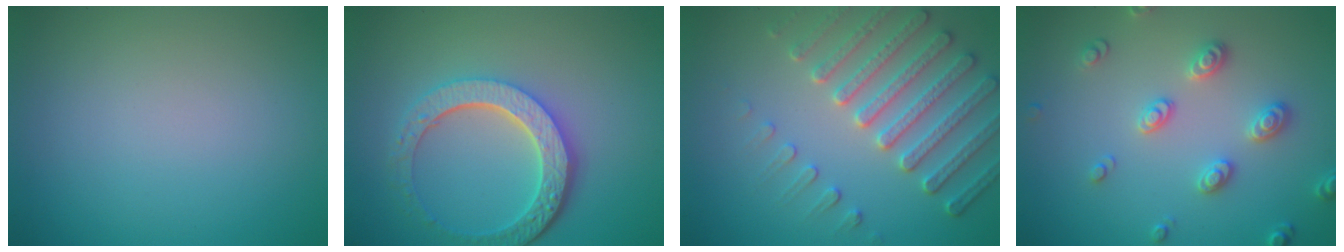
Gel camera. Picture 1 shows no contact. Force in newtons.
{"total": 5.8, "press": 4.3, "slide": 3.8}
{"total": 5.2, "press": 4.7, "slide": 2.2}
{"total": 2.8, "press": 2.7, "slide": 0.8}